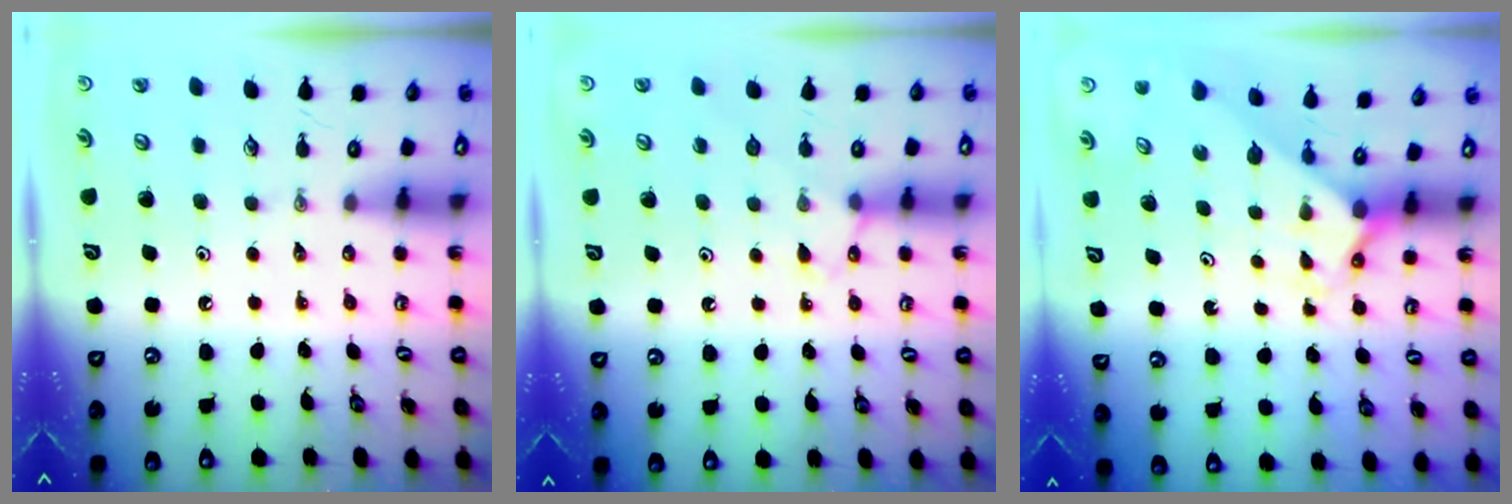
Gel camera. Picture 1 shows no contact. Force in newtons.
{"total": 6.9, "press": 6.9, "slide": 0.6}
{"total": 2.0, "press": 2.0, "slide": 0.2}